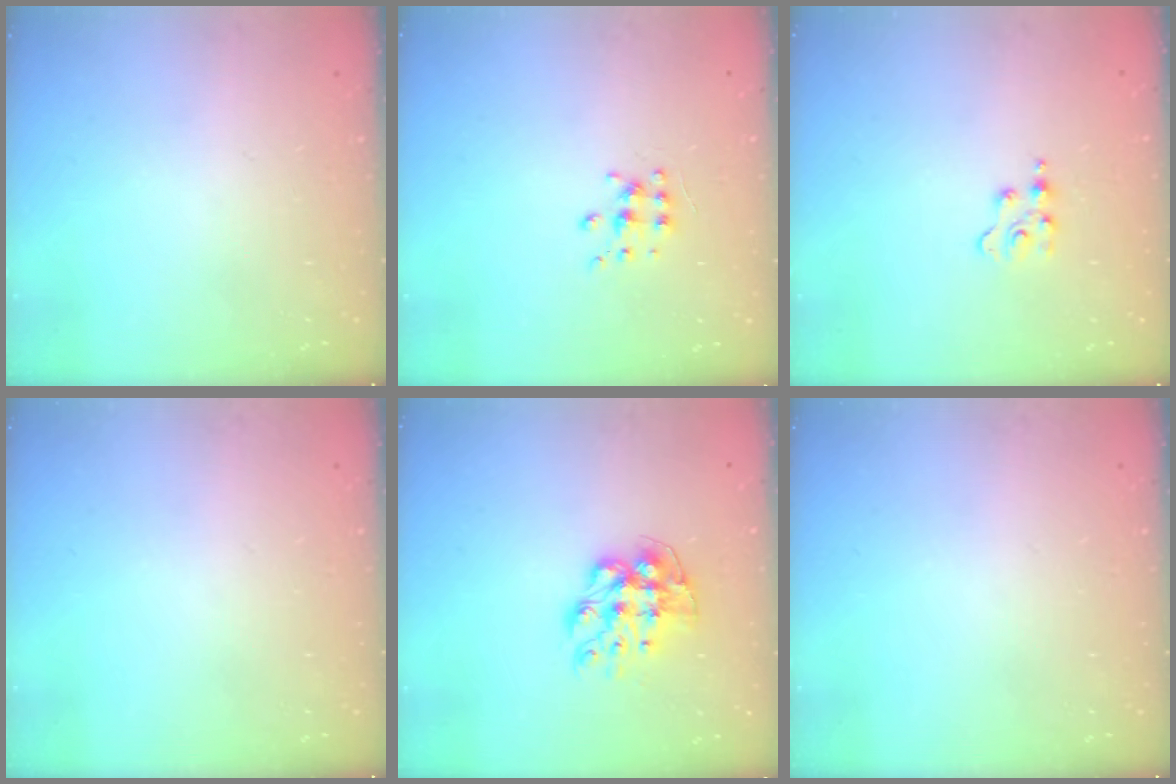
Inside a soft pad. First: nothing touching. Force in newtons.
{"total": 6.0, "press": 6.0, "slide": 0.5}
{"total": 2.3, "press": 2.3, "slide": 0.3}
{"total": 0.0}
{"total": 10.1, "press": 10.1, "slide": 0.9}
{"total": 0.0}